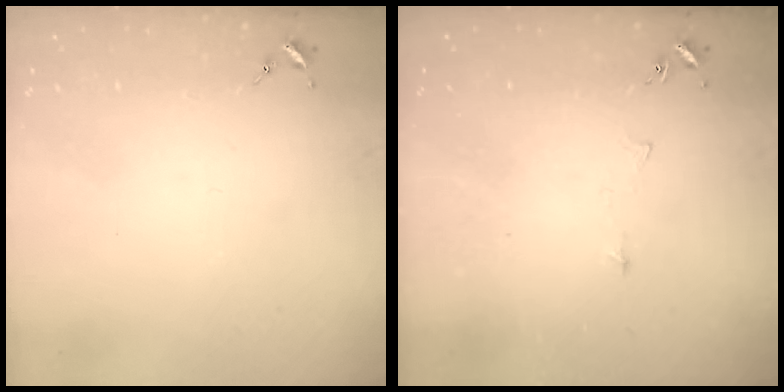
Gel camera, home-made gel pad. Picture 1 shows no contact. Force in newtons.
{"total": 3.4, "press": 3.4, "slide": 0.4}